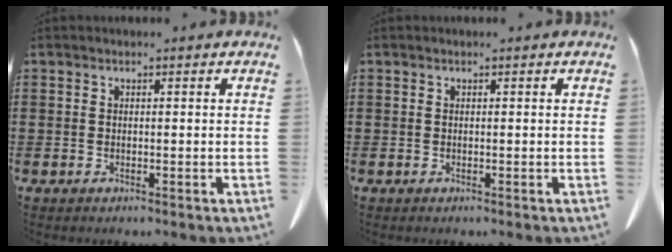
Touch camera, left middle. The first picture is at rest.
{"total": 0.0}